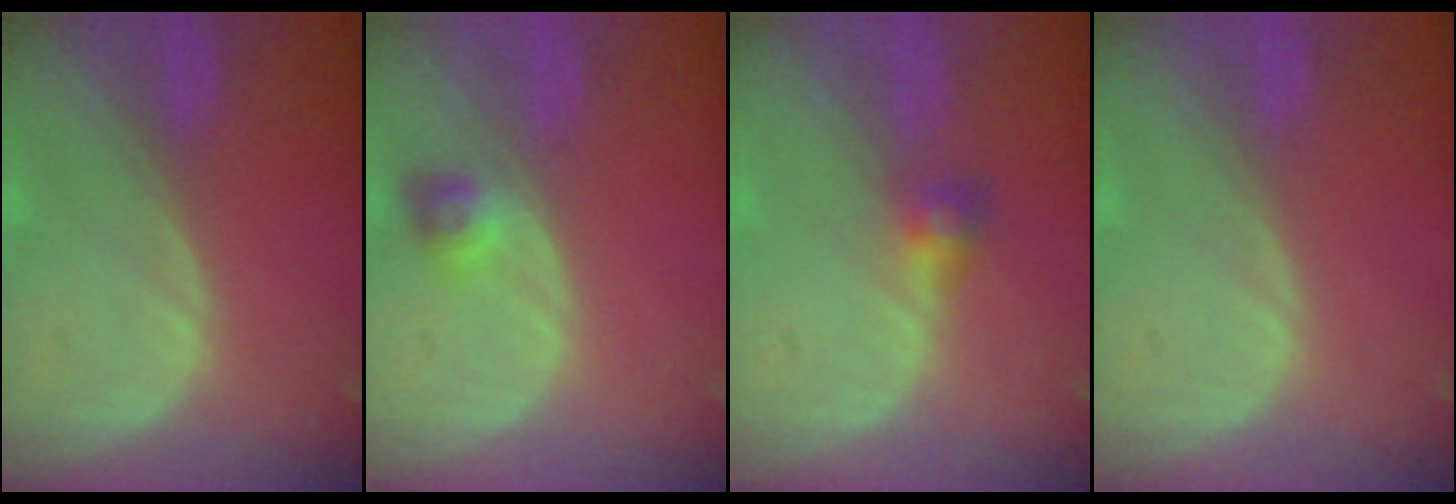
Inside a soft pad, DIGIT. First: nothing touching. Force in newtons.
{"total": 2.9, "press": 2.7, "slide": 1.2}
{"total": 2.5, "press": 2.5, "slide": 0.2}
{"total": 0.0}